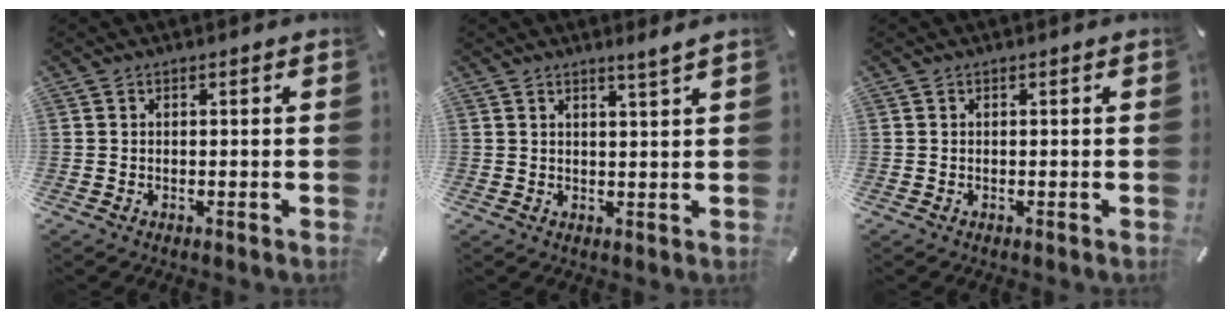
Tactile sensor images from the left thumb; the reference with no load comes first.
{"total": 2.6, "force": [2.2, -0.6, 1.2], "torque": [-0.025, -0.014, 0.038]}
{"total": 0.0}